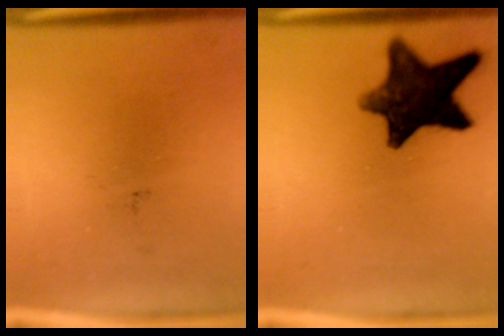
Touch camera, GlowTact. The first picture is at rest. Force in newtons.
{"total": 12.5}